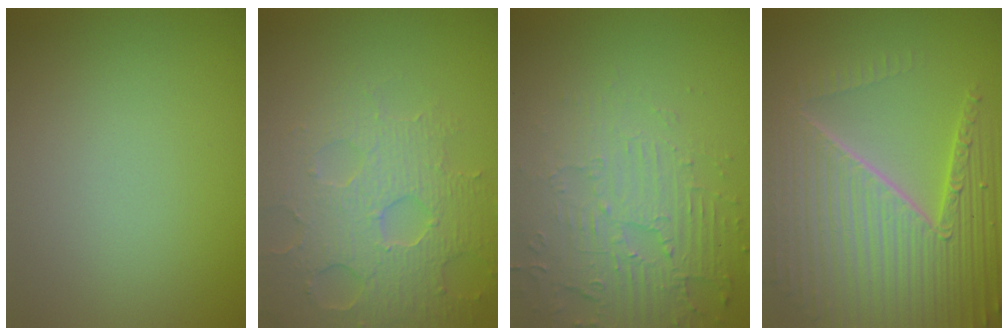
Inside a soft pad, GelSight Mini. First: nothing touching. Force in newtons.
{"total": 5.3, "press": 4.7, "slide": 2.5}
{"total": 5.8, "press": 3.7, "slide": 4.4}
{"total": 10.1, "press": 6.3, "slide": 7.9}